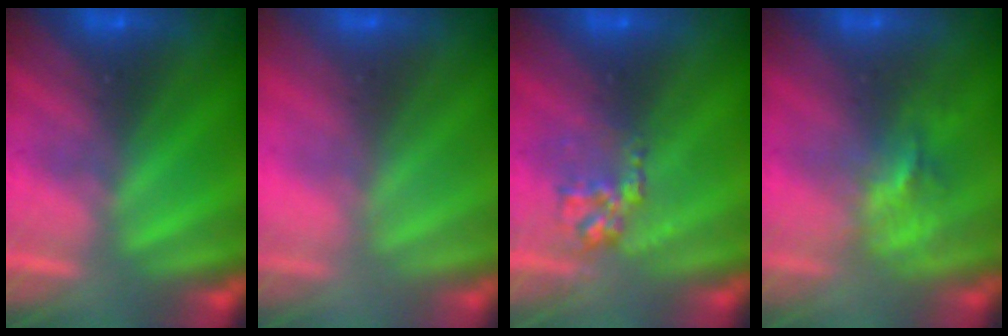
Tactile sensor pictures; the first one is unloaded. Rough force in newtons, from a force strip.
{"total": 2.5}
{"total": 2.8}
{"total": 2.8}